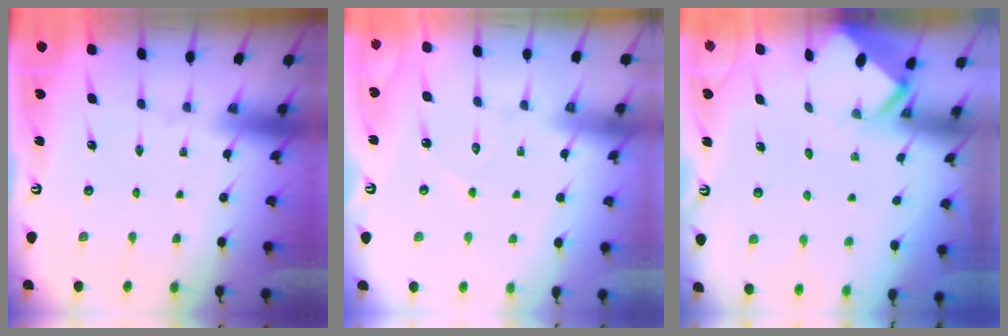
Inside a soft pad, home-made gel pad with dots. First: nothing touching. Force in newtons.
{"total": 6.7, "press": 6.7, "slide": 0.8}
{"total": 3.4, "press": 3.4, "slide": 0.1}